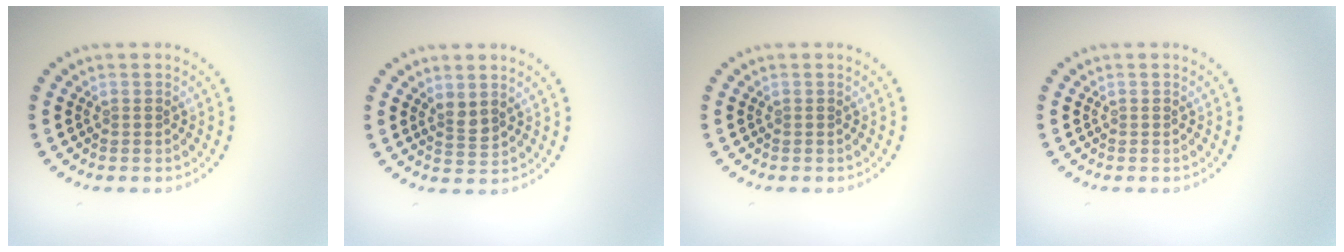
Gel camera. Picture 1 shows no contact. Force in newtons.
{"total": 1.5, "press": 1.3, "slide": 0.8}
{"total": 0.0}
{"total": 0.0}